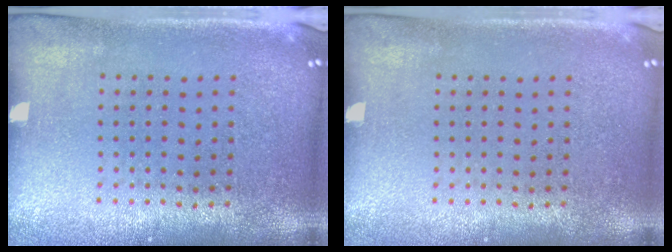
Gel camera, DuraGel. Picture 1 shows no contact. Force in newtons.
{"total": 0.0}